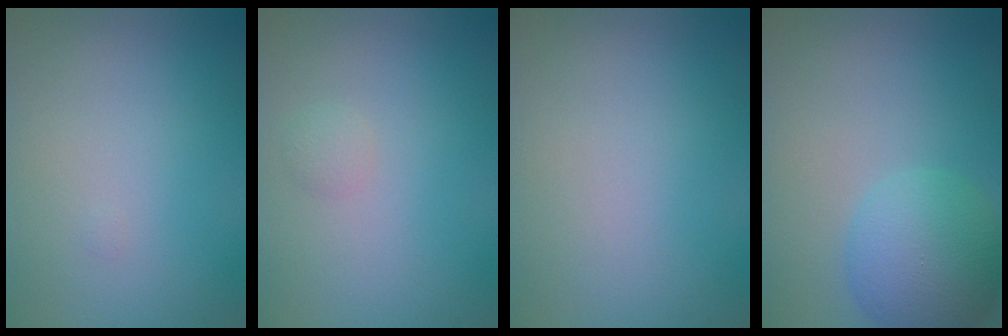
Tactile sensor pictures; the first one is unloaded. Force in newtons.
{"total": 0.8, "press": 0.8, "slide": 0.0}
{"total": 0.0}
{"total": 5.6, "press": 5.6, "slide": 0.2}